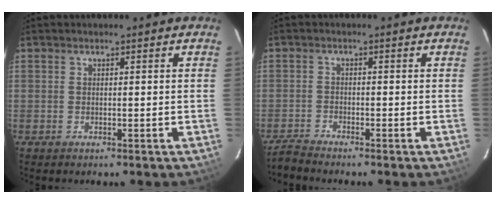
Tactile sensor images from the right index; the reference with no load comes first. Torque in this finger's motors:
{"motor_torque": [0.24, -0.35, 0.06, 0.00]}